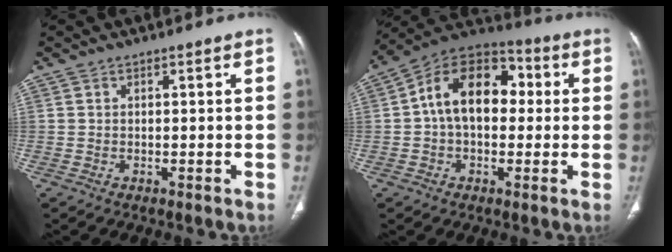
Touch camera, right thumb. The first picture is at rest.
{"total": 15.5, "force": [1.6, 10.1, 11.6], "torque": [-0.162, 0.039, 0.012]}